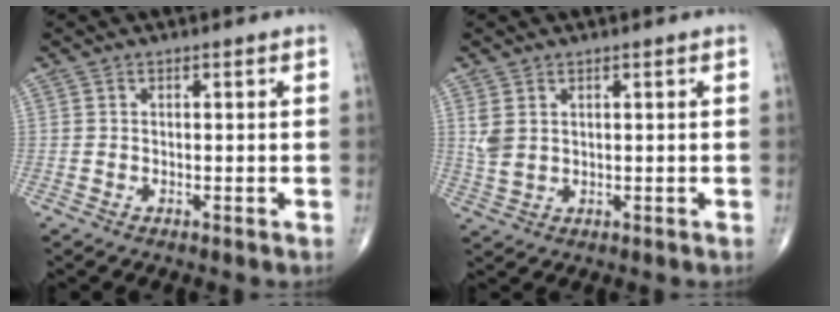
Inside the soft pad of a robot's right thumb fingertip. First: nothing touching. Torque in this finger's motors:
{"motor_torque": [0.70, 0.66, 0.47, 0.31, 0.02]}